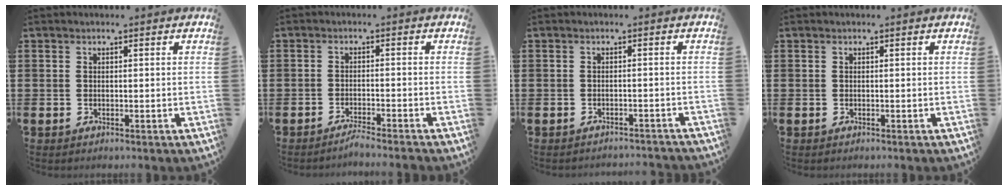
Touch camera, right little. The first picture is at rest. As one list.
[{"total": 1.8, "force": [-1.7, -0.3, 0.6], "torque": [-0.008, 0.003, -0.033]}, {"total": 1.2, "force": [-1.2, -0.1, 0.0], "torque": [-0.001, 0.003, -0.025]}, {"total": 0.0}]